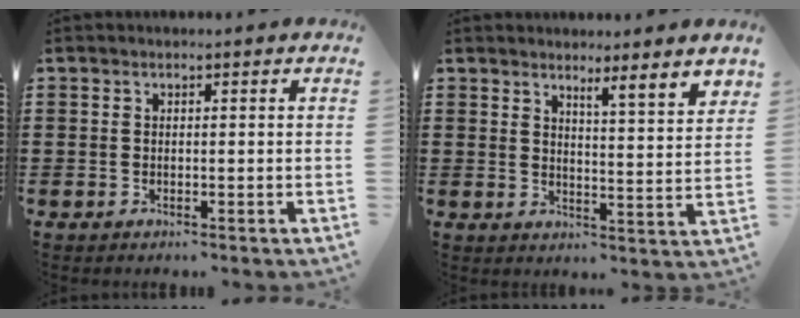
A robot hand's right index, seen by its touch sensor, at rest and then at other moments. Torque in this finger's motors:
{"motor_torque": [-0.09, 0.28, 0.22, 0.02]}